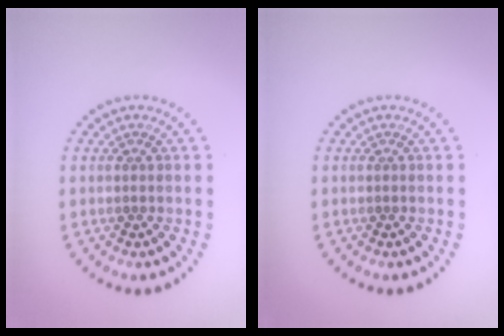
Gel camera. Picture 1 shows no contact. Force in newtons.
{"total": 0.0}